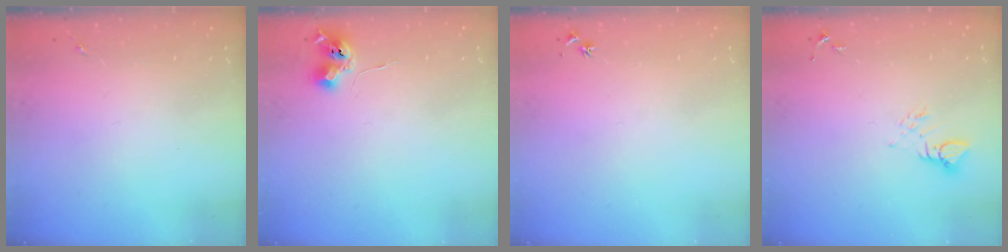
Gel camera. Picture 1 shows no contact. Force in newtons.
{"total": 6.2, "press": 6.1, "slide": 0.8}
{"total": 3.0, "press": 2.9, "slide": 0.4}
{"total": 3.8, "press": 3.8, "slide": 0.3}